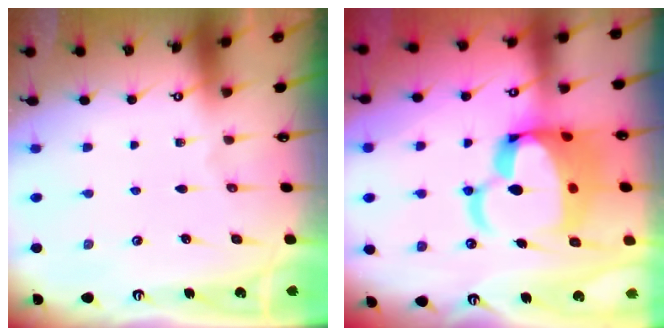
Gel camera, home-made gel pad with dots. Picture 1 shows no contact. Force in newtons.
{"total": 17.6, "press": 17.4, "slide": 2.3}